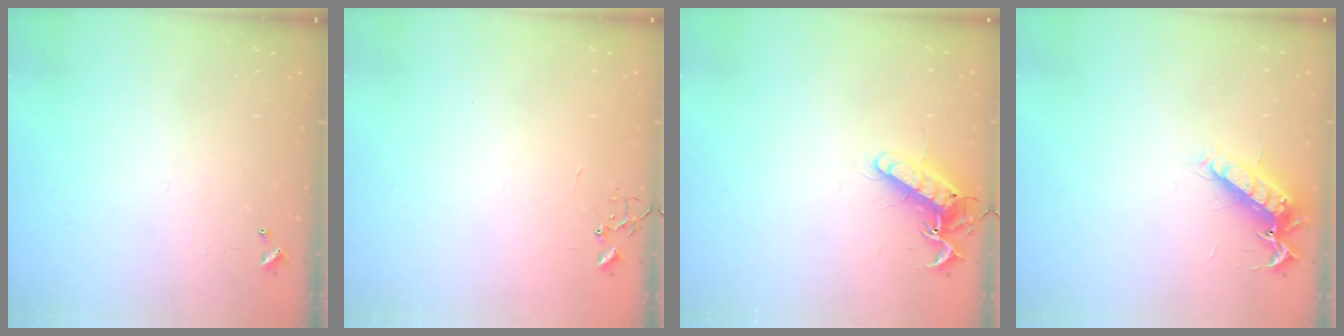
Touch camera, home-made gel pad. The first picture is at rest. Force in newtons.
{"total": 0.0}
{"total": 13.6, "press": 13.6, "slide": 1.4}
{"total": 12.9, "press": 12.8, "slide": 1.4}